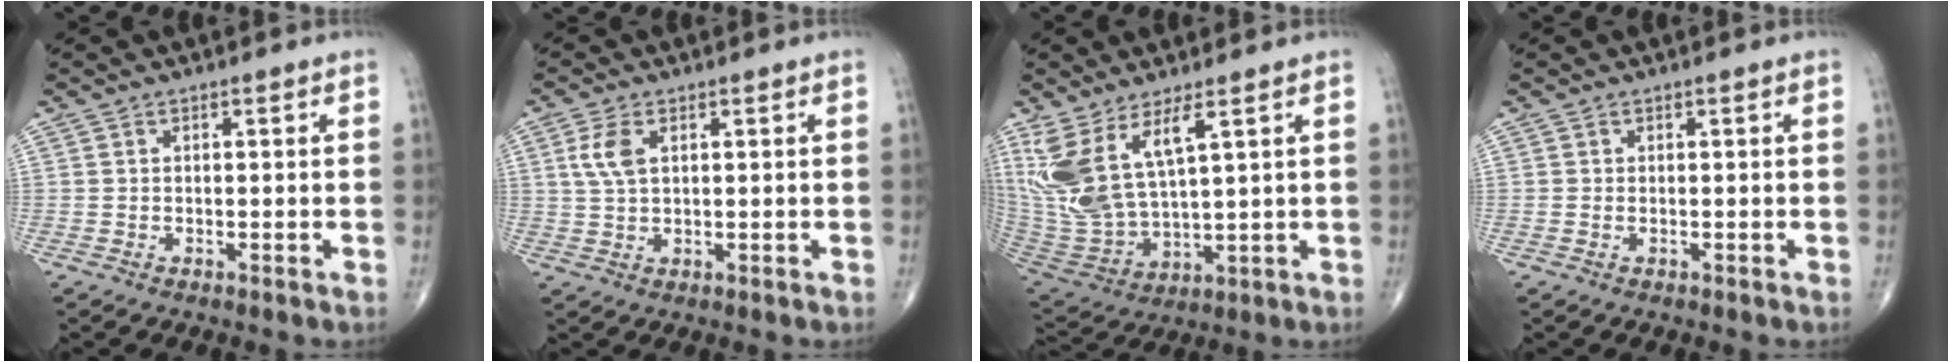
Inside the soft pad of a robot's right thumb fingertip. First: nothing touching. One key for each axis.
{"total": 4.5, "fx": 1.4, "fy": 2.3, "fz": 3.6, "tx": -0.083, "ty": 0.003, "tz": 0.030}
{"total": 13.7, "fx": 6.4, "fy": 4.9, "fz": 11.1, "tx": -0.241, "ty": -0.036, "tz": 0.149}
{"total": 0.0}